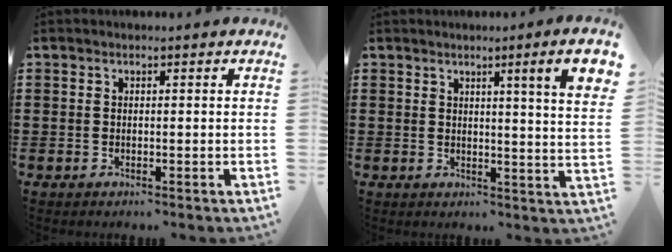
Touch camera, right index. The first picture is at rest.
{"total": 5.6, "force": [2.7, -0.5, 4.9], "torque": [-0.076, -0.018, 0.037]}